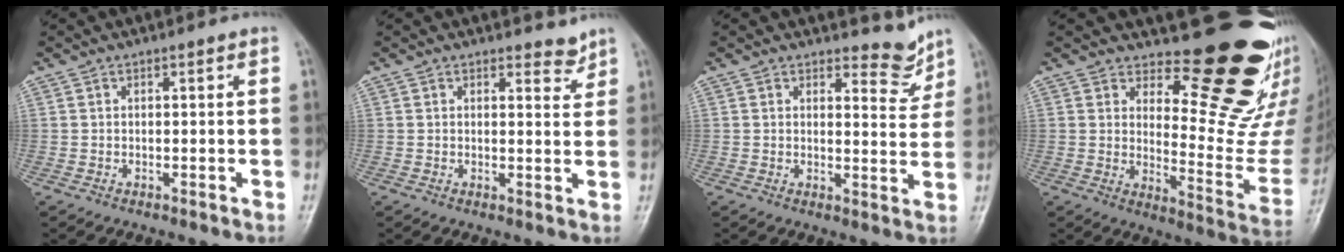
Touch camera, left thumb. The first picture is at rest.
{"total": 2.8, "force": [2.4, 1.2, 0.8], "torque": [0.005, -0.020, 0.031]}
{"total": 5.4, "force": [4.8, 2.2, 1.2], "torque": [0.008, -0.047, 0.059]}
{"total": 17.5, "force": [14.2, 5.5, 8.7], "torque": [-0.063, -0.155, 0.186]}